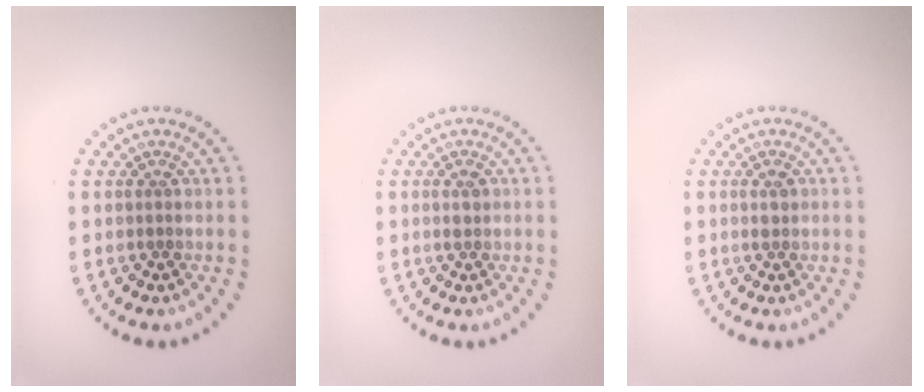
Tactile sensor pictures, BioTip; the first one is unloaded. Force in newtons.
{"total": 1.0, "press": 1.0, "slide": 0.2}
{"total": 1.0, "press": 1.0, "slide": 0.2}